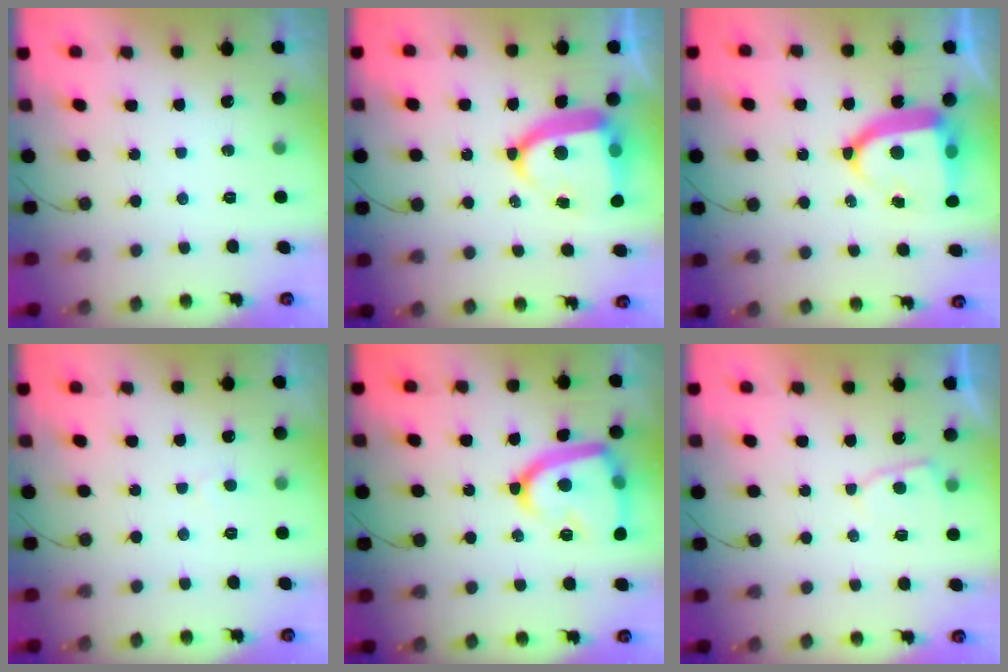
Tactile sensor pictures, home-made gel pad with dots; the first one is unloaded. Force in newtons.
{"total": 13.7, "press": 13.6, "slide": 1.8}
{"total": 12.4, "press": 12.4, "slide": 1.2}
{"total": 2.7, "press": 2.7, "slide": 0.3}
{"total": 17.2, "press": 17.2, "slide": 1.5}
{"total": 3.6, "press": 3.6, "slide": 0.4}